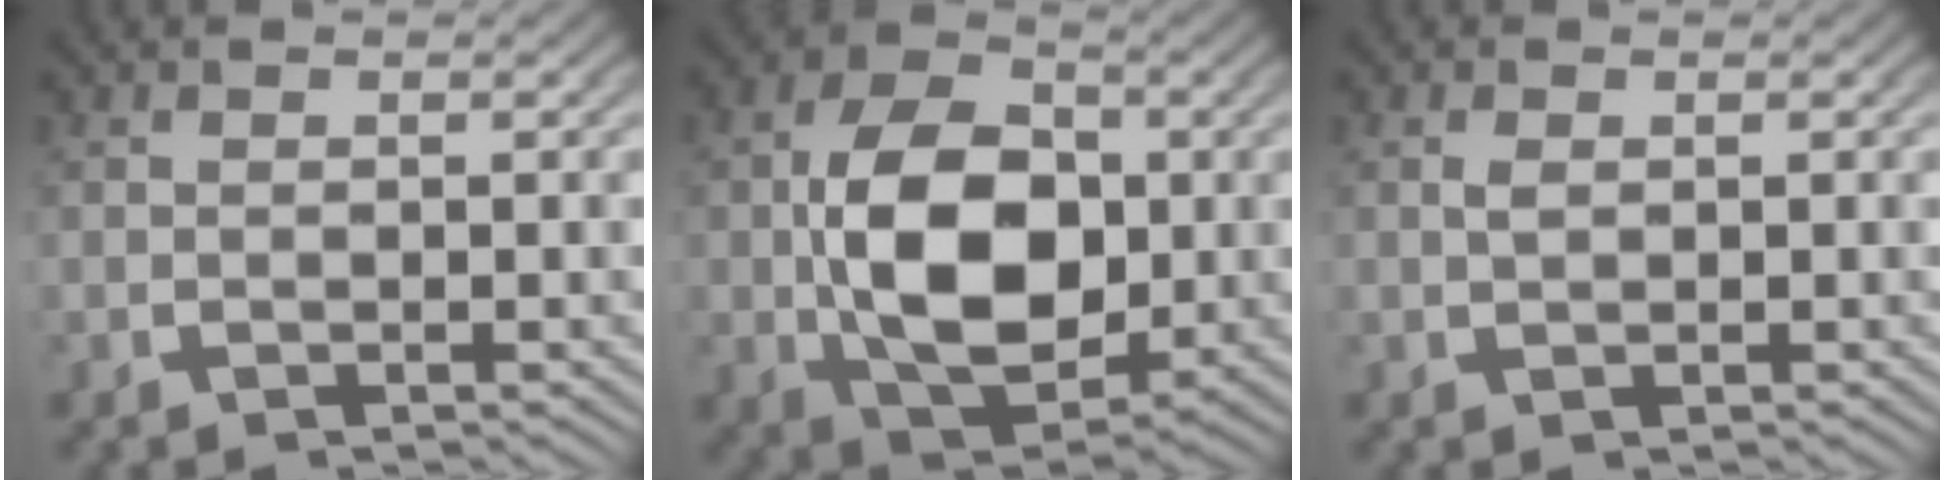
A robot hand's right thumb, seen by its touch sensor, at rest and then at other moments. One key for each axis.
{"total": 12.2, "fx": -0.7, "fy": 8.1, "fz": 9.1, "tx": -0.186, "ty": -0.041, "tz": 0.003}
{"total": 0.6, "fx": 0.3, "fy": 0.2, "fz": 0.4, "tx": -0.012, "ty": -0.004, "tz": 0.009}